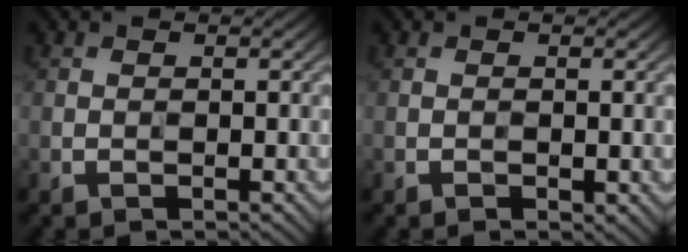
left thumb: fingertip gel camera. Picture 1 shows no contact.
{"total": 0.5, "force": [-0.2, 0.3, 0.4], "torque": [-0.009, -0.001, -0.002]}